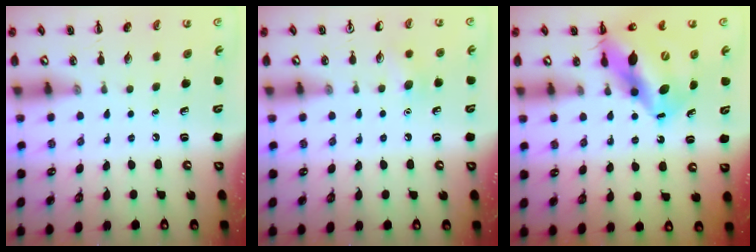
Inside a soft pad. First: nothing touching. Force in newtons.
{"total": 6.3, "press": 6.0, "slide": 1.9}
{"total": 16.1, "press": 15.5, "slide": 4.3}